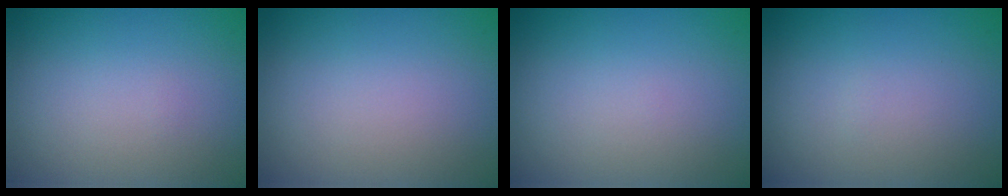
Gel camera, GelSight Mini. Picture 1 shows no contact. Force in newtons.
{"total": 0.0}
{"total": 0.0}
{"total": 0.0}